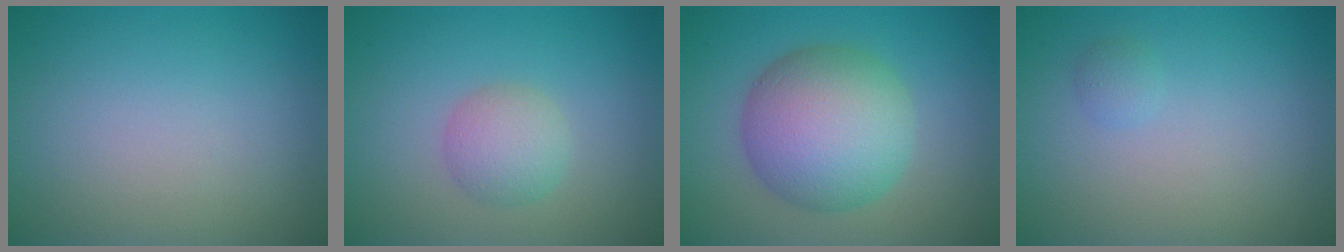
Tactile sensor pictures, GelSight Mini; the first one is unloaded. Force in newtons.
{"total": 2.7, "press": 2.7, "slide": 0.1}
{"total": 8.7, "press": 8.7, "slide": 0.3}
{"total": 0.7, "press": 0.7, "slide": 0.1}